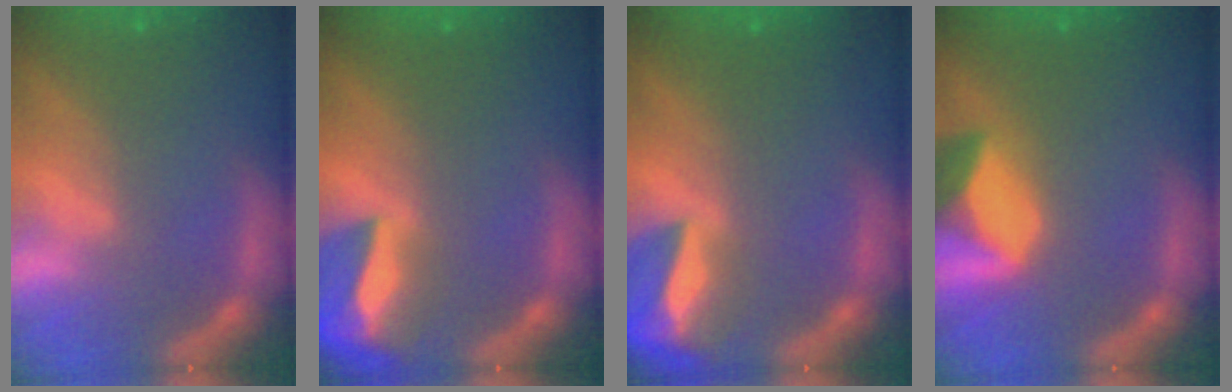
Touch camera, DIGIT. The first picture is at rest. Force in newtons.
{"total": 9.0}
{"total": 8.5}
{"total": 6.9}